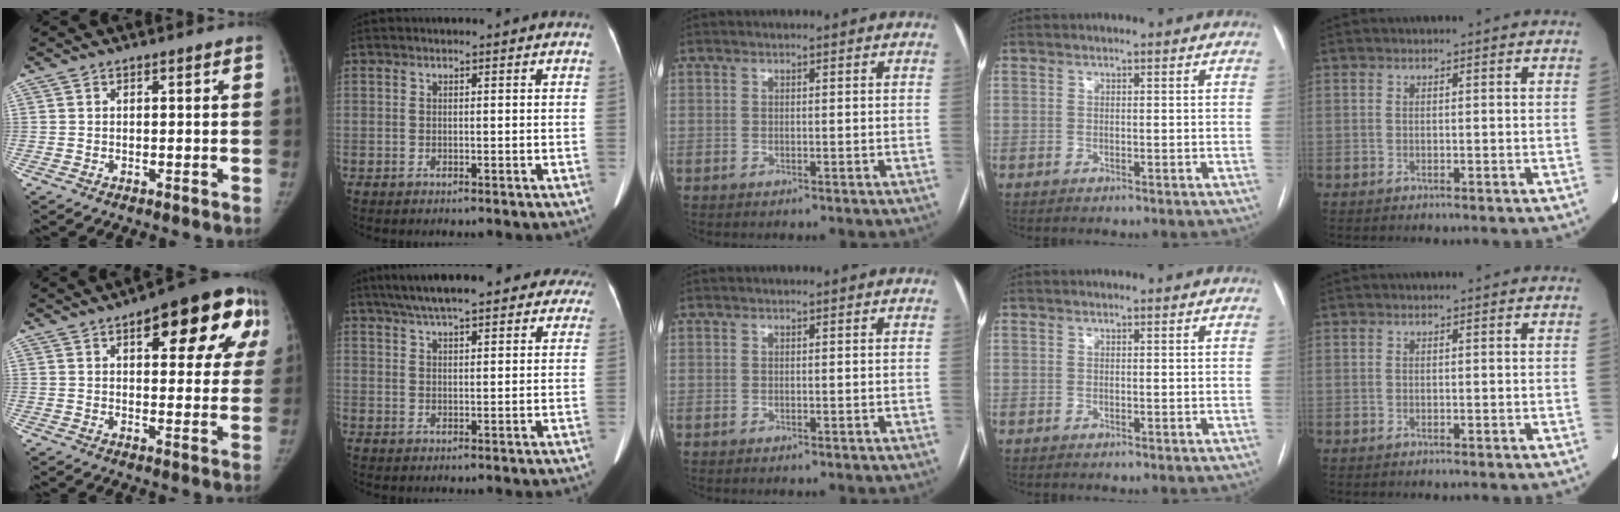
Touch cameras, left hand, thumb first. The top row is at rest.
{"thumb": {"total": 18.6, "force": [7.7, 7.5, 15.2], "torque": [-0.159, 0.002, 0.094]}, "index": {"total": 20.6, "force": [17.3, 4.9, 10.1], "torque": [-0.153, 0.037, 0.221]}}